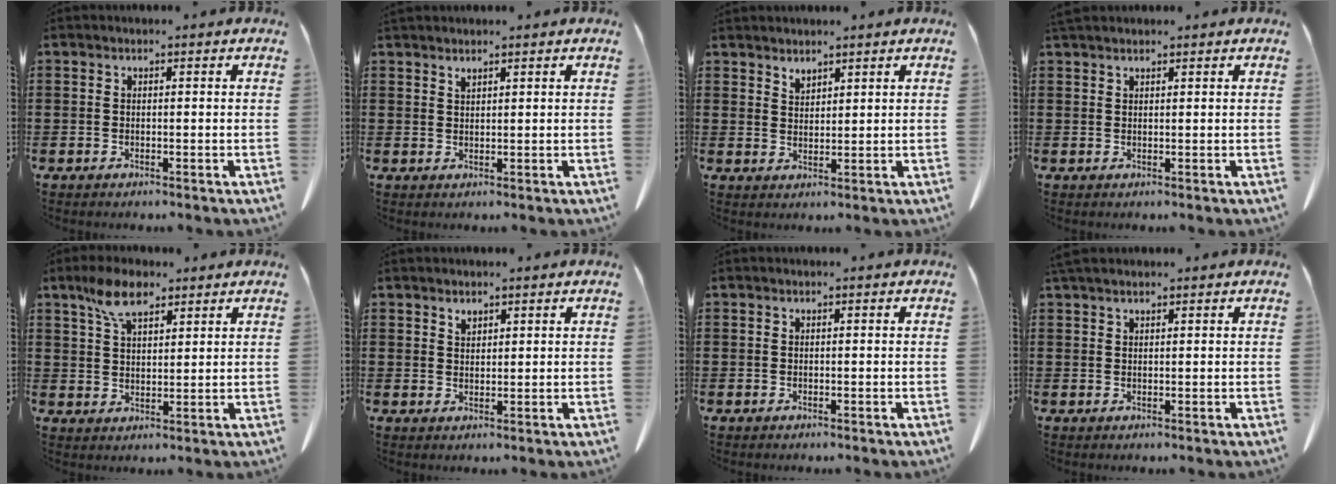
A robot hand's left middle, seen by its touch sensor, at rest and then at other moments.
{"total": 1.2, "force": [1.2, 0.1, 0.3], "torque": [-0.009, -0.004, 0.024]}
{"total": 2.1, "force": [2.1, 0.5, 0.2], "torque": [-0.008, -0.002, 0.042]}
{"total": 1.2, "force": [1.2, 0.2, 0.4], "torque": [-0.010, -0.001, 0.024]}
{"total": 6.8, "force": [4.6, 2.9, 4.1], "torque": [-0.094, 0.003, 0.086]}
{"total": 1.5, "force": [1.3, 0.6, 0.4], "torque": [-0.012, -0.002, 0.027]}
{"total": 0.0}
{"total": 1.4, "force": [1.2, 0.3, 0.8], "torque": [-0.018, -0.001, 0.023]}